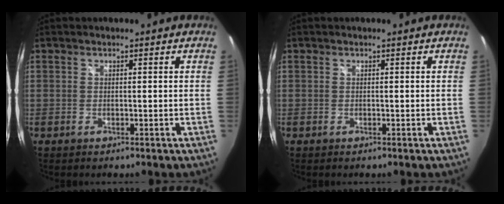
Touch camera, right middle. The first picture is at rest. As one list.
[{"total": 0.0}]